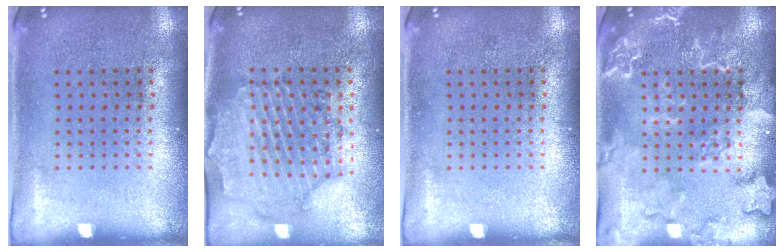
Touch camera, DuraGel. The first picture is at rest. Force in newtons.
{"total": 0.8, "press": 0.7, "slide": 0.3}
{"total": 0.0}
{"total": 2.3, "press": 2.3, "slide": 0.2}